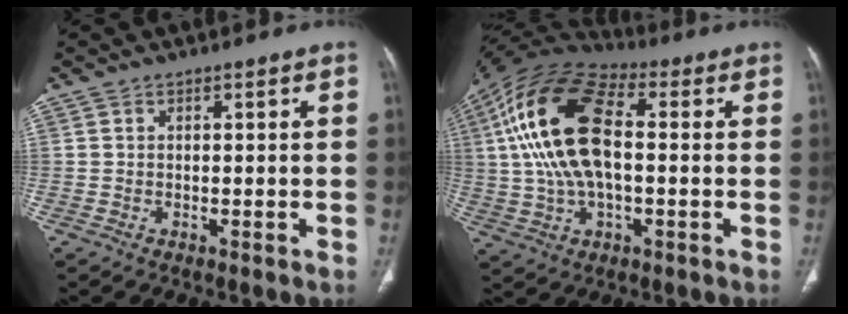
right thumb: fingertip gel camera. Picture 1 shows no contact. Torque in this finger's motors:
{"motor_torque": [0.46, 4.55, 2.40, -0.07, 0.48]}